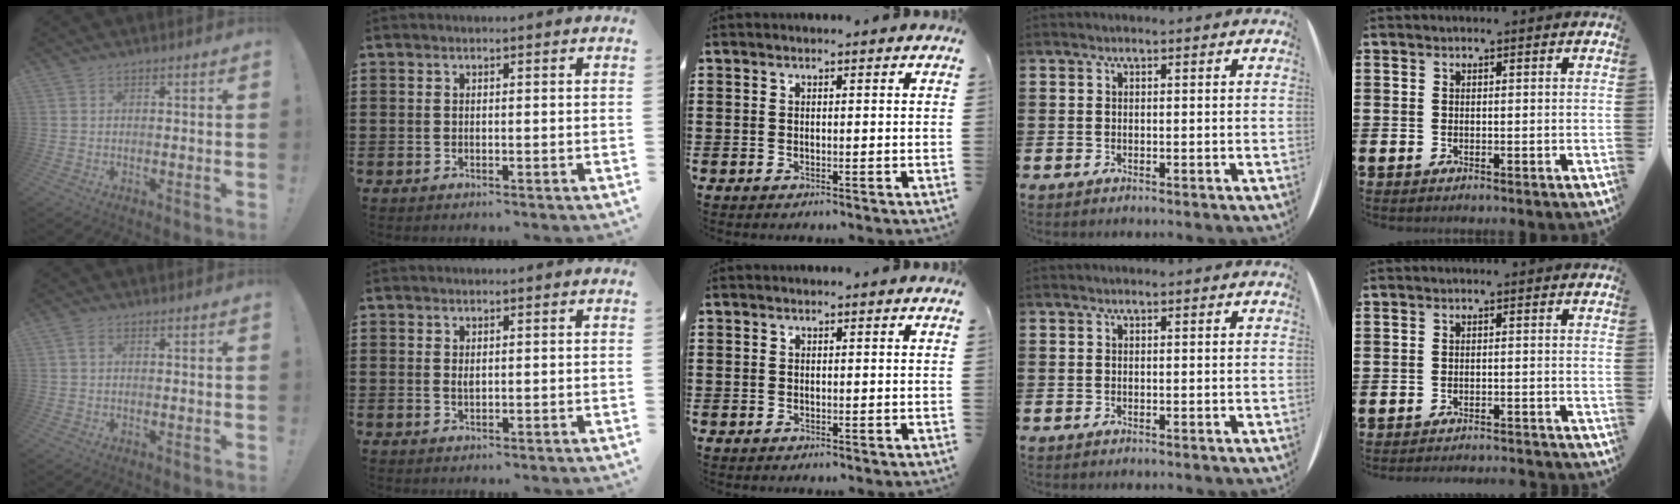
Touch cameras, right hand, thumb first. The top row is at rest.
{"thumb": {"total": 1.7, "force": [0.5, 1.0, 1.4], "torque": [-0.022, 0.002, 0.007]}, "index": {"total": 1.0, "force": [0.4, 0.5, 0.7], "torque": [-0.016, 0.004, 0.007]}, "little": {"total": 1.6, "force": [-1.6, -0.2, 0.0], "torque": [-0.002, 0.003, -0.033]}}